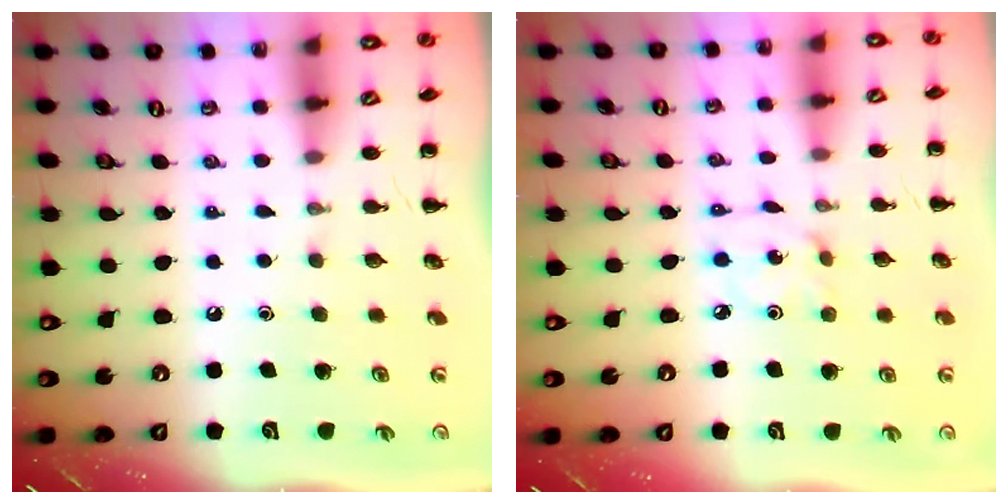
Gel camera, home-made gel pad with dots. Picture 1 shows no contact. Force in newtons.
{"total": 2.5, "press": 2.5, "slide": 0.5}